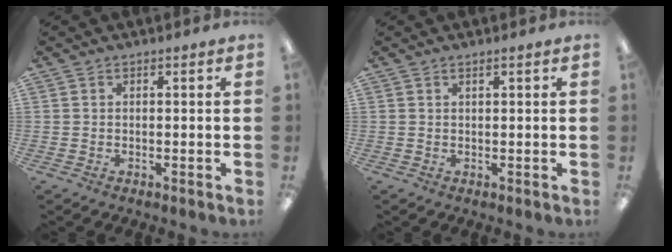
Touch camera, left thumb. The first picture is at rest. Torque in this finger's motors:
{"motor_torque": [-0.09, -0.10, -0.24, 0.06, -0.02]}